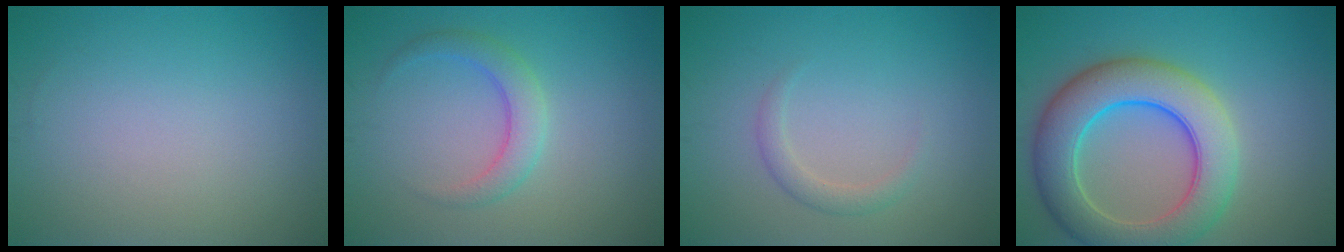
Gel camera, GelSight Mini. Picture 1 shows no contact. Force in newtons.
{"total": 2.7, "press": 2.7, "slide": 0.2}
{"total": 1.6, "press": 1.6, "slide": 0.1}
{"total": 8.8, "press": 8.8, "slide": 0.4}